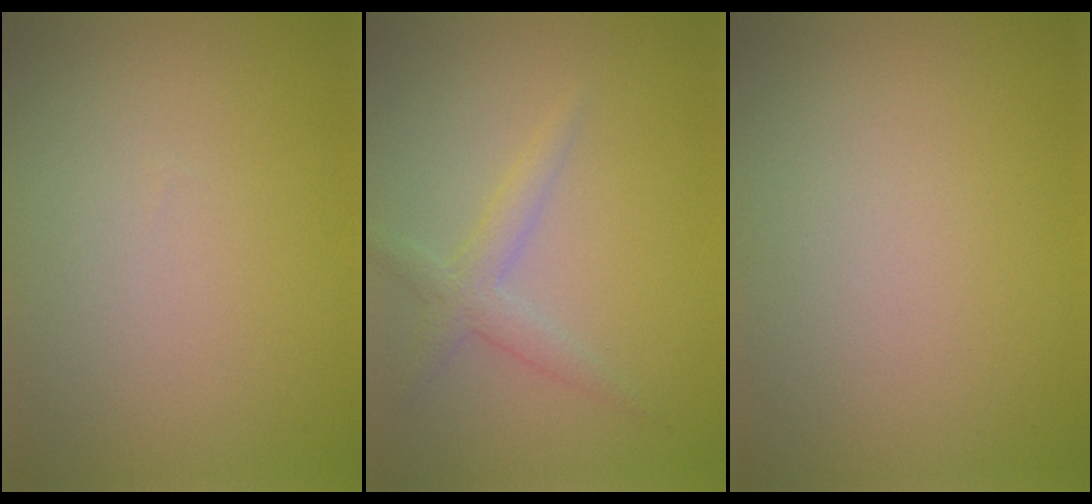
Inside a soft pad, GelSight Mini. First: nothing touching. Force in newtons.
{"total": 2.2, "press": 2.2, "slide": 0.0}
{"total": 0.0}